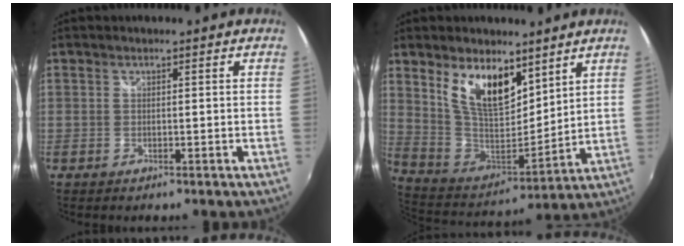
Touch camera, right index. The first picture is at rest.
{"total": 14.9, "force": [8.2, 7.3, 10.1], "torque": [-0.194, -0.002, 0.165]}